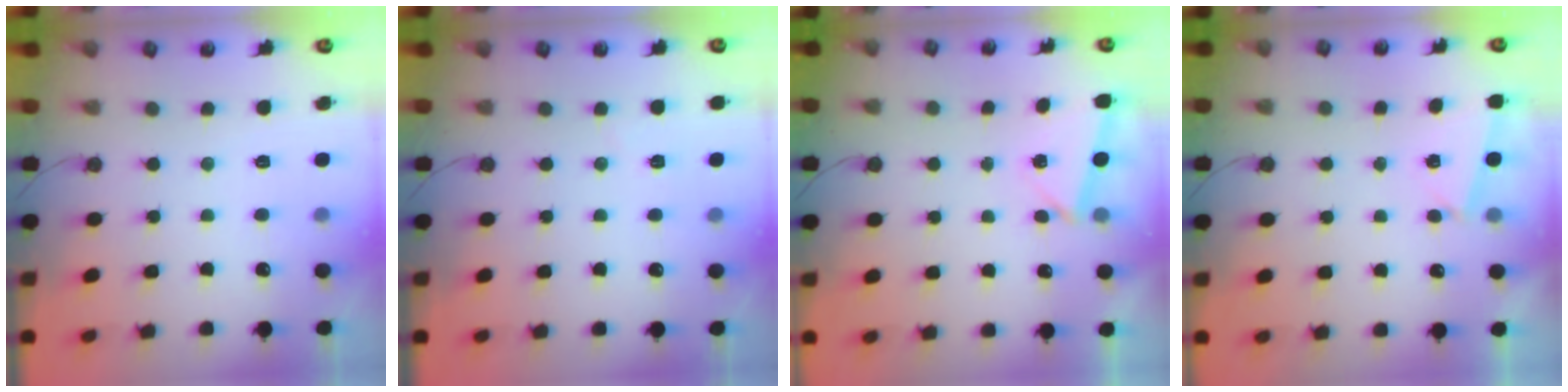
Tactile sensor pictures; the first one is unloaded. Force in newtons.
{"total": 1.5, "press": 1.5, "slide": 0.5}
{"total": 2.7, "press": 2.1, "slide": 1.8}
{"total": 2.7, "press": 1.7, "slide": 2.1}